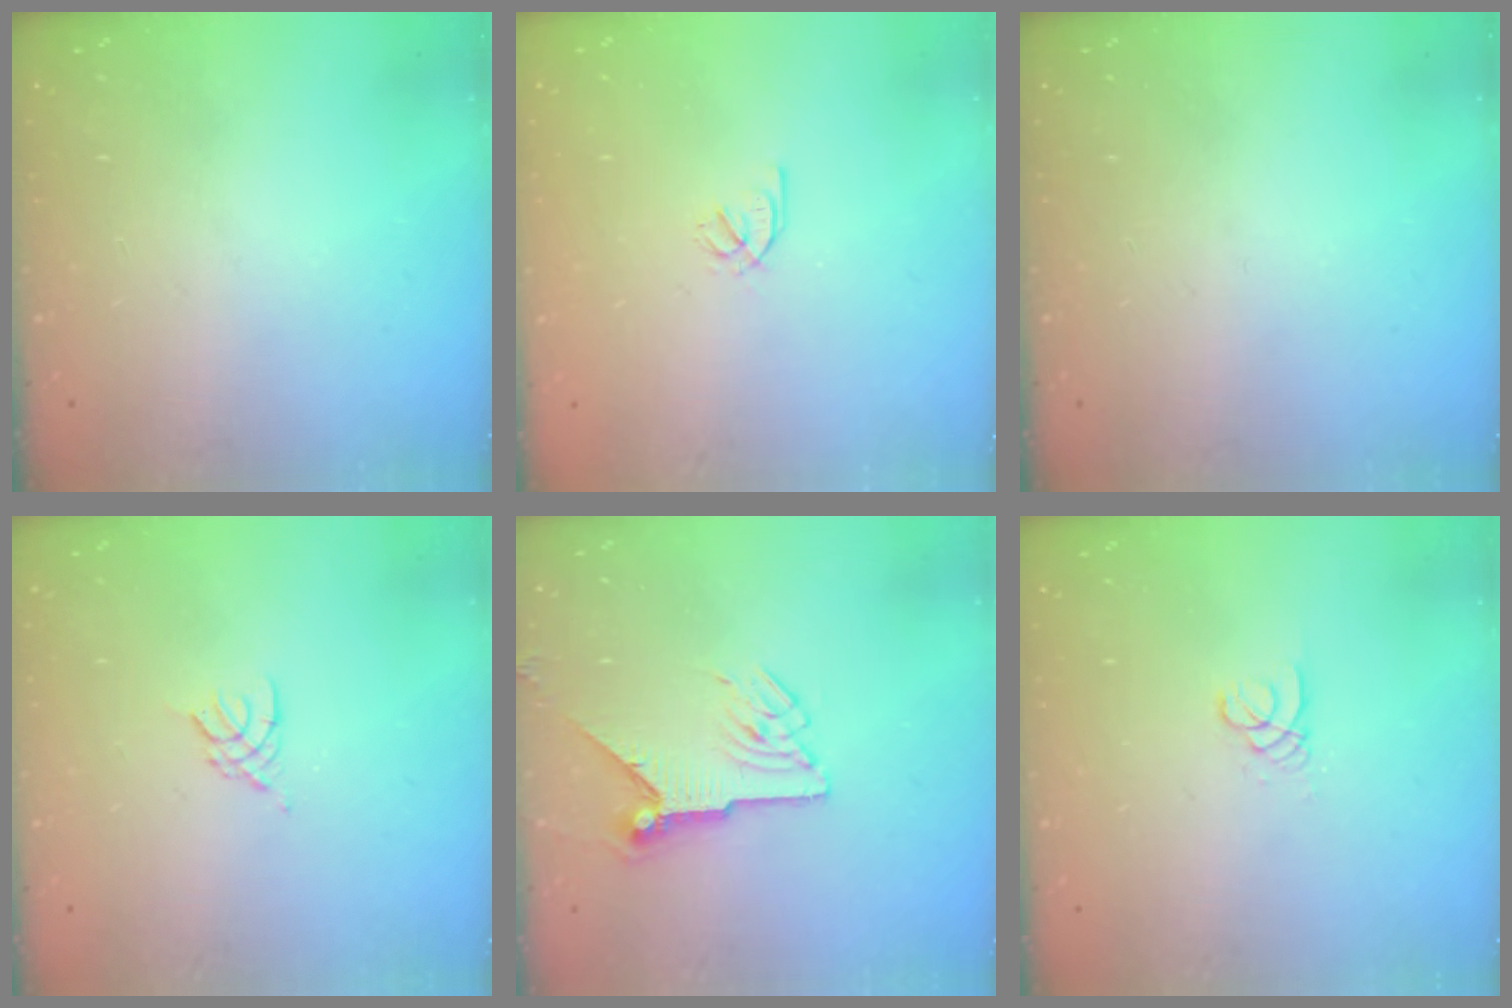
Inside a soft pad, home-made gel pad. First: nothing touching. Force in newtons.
{"total": 2.1, "press": 1.9, "slide": 0.8}
{"total": 0.0}
{"total": 2.4, "press": 2.3, "slide": 0.5}
{"total": 9.5, "press": 9.5, "slide": 0.5}
{"total": 1.8, "press": 1.8, "slide": 0.2}